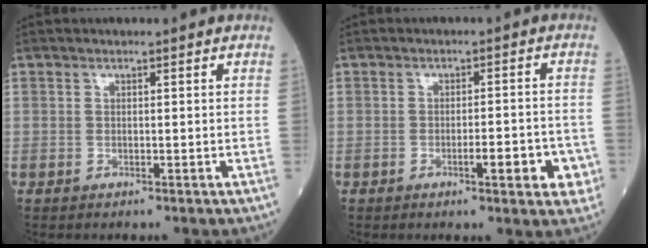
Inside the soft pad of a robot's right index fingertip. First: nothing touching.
{"total": 5.6, "force": [-2.2, 1.2, 4.9], "torque": [-0.059, 0.002, -0.026]}